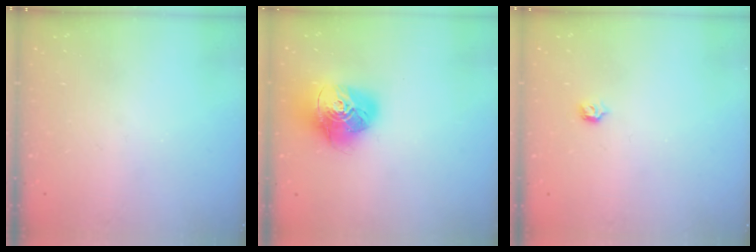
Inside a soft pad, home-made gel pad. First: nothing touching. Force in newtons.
{"total": 17.1, "press": 17.0, "slide": 2.2}
{"total": 4.0, "press": 3.9, "slide": 0.7}